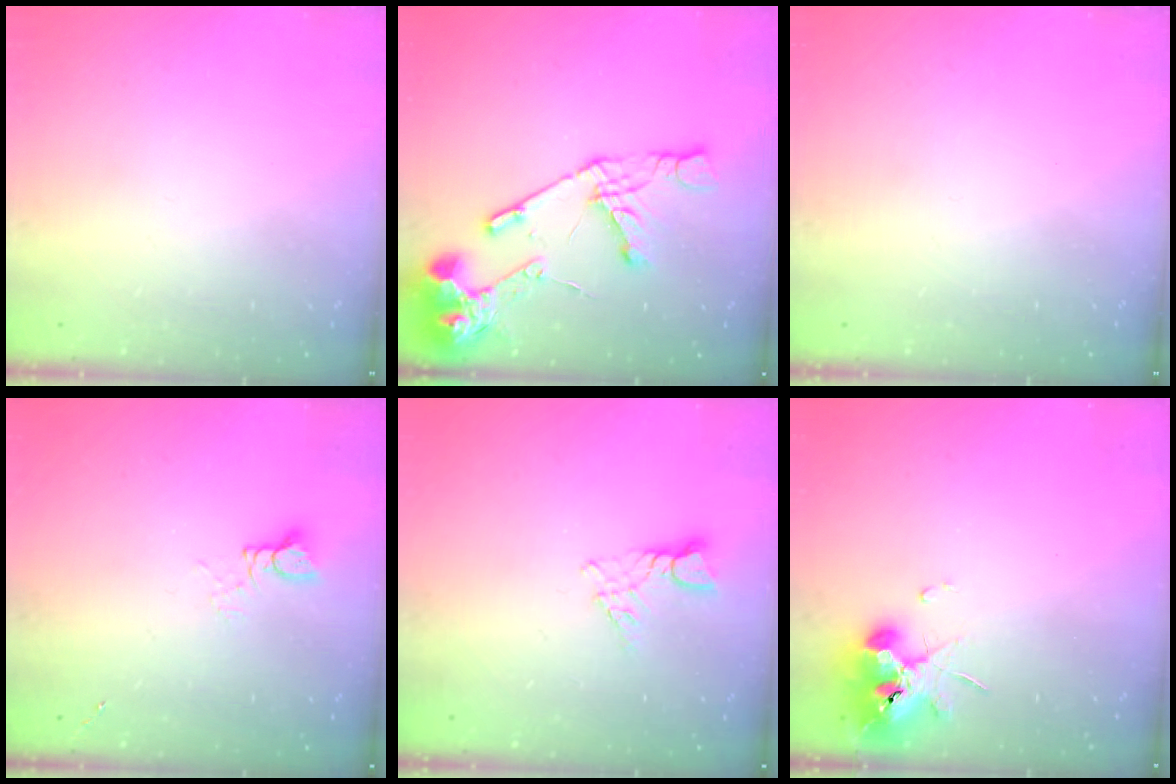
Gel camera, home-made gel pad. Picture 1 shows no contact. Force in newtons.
{"total": 16.2, "press": 16.1, "slide": 1.7}
{"total": 0.0}
{"total": 2.4, "press": 2.4, "slide": 0.3}
{"total": 3.3, "press": 3.3, "slide": 0.4}
{"total": 10.4, "press": 10.4, "slide": 0.9}